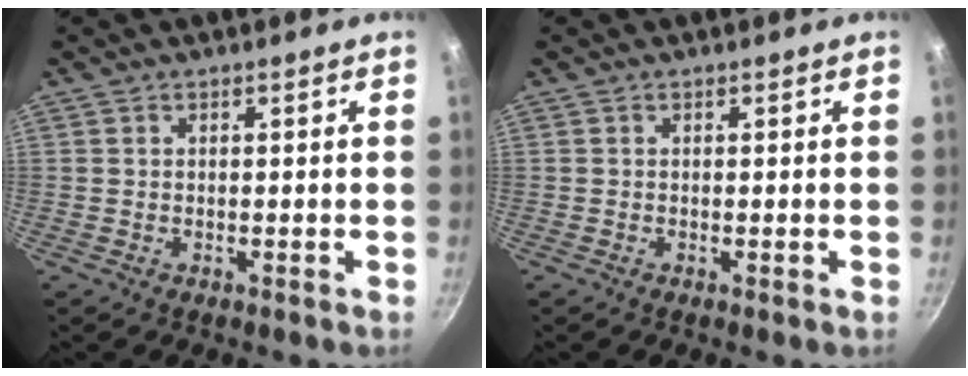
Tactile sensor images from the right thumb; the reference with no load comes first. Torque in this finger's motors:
{"motor_torque": [1.72, 3.29, 0.05, 0.15, 0.04]}